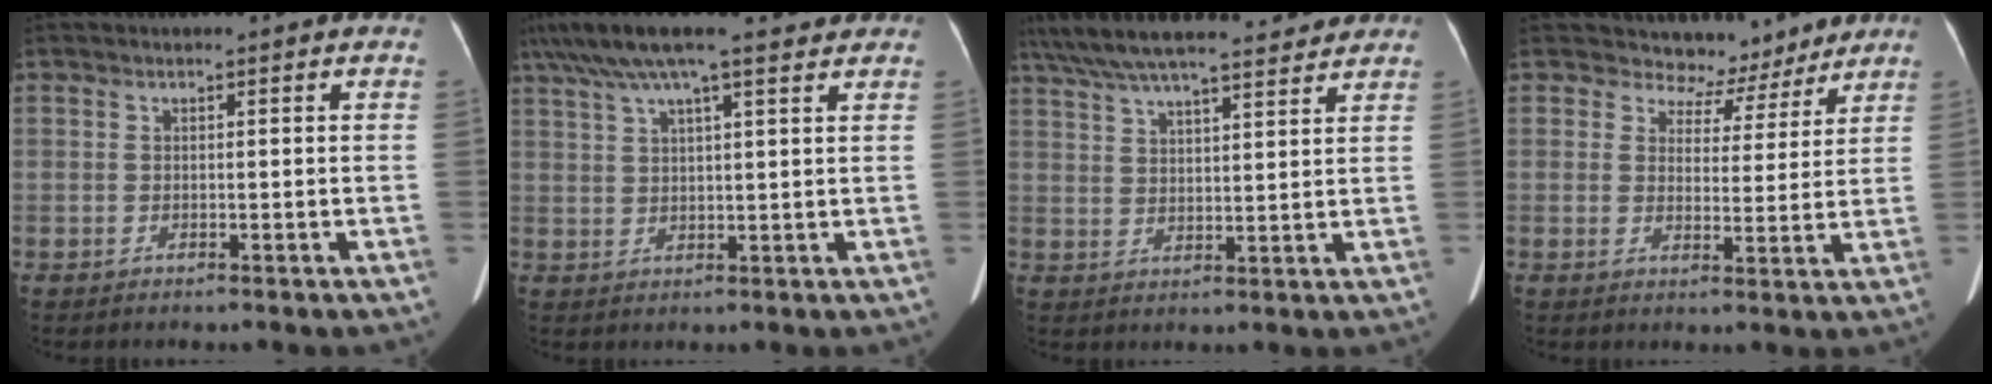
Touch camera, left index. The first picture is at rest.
{"total": 15.4, "force": [12.1, 2.3, 9.2], "torque": [-0.173, 0.054, 0.185]}
{"total": 20.3, "force": [17.9, 3.6, 9.0], "torque": [-0.173, 0.044, 0.268]}
{"total": 6.4, "force": [5.8, 2.9, -0.5], "torque": [0.015, -0.008, 0.065]}